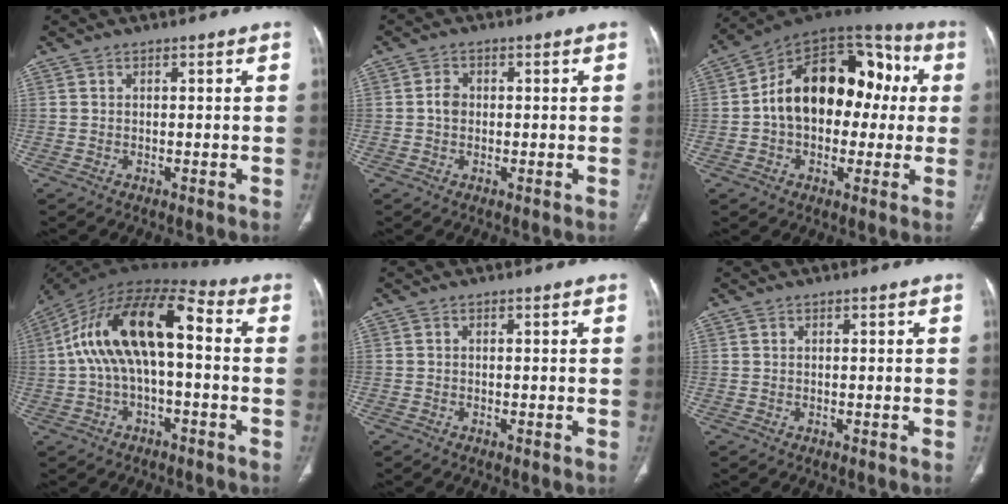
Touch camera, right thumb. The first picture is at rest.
{"total": 2.4, "force": [-0.1, 1.9, 1.4], "torque": [-0.018, 0.008, -0.005]}
{"total": 21.8, "force": [1.5, 14.4, 16.3], "torque": [-0.218, 0.052, 0.016]}
{"total": 17.3, "force": [0.7, 8.1, 15.3], "torque": [-0.283, 0.057, 0.002]}
{"total": 0.5, "force": [-0.4, 0.4, 0.1], "torque": [-0.003, 0.000, -0.011]}
{"total": 0.0}